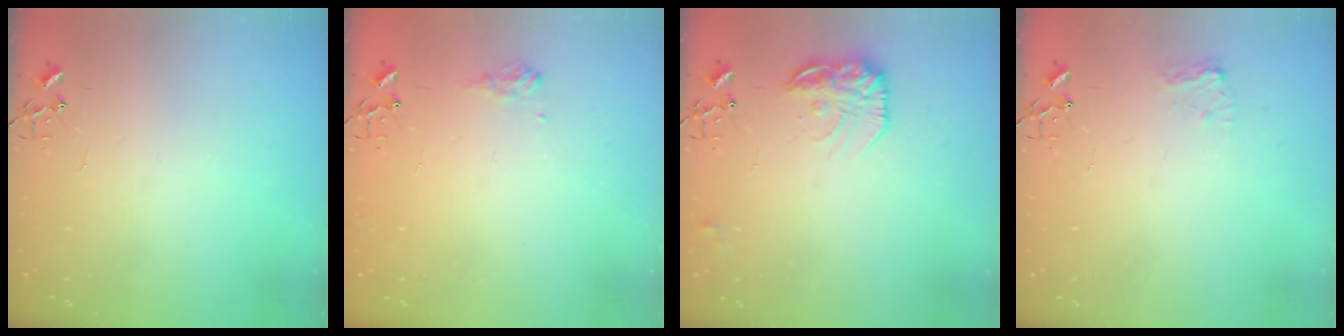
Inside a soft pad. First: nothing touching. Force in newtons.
{"total": 6.9, "press": 6.8, "slide": 1.0}
{"total": 13.6, "press": 13.6, "slide": 0.7}
{"total": 6.6, "press": 6.6, "slide": 0.2}